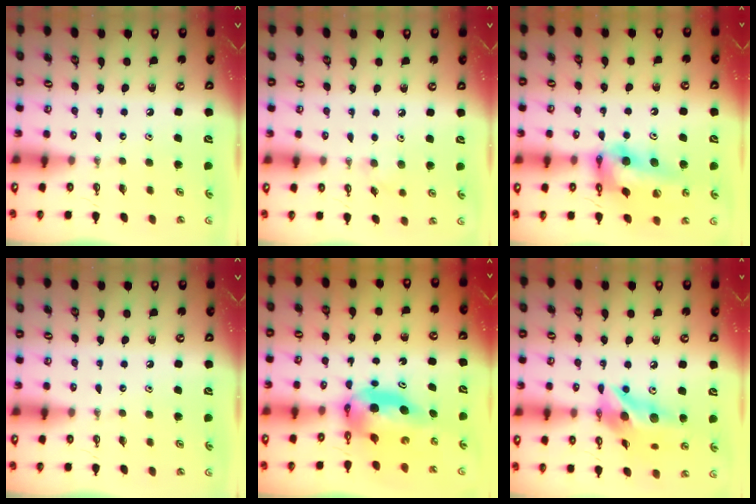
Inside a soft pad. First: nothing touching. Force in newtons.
{"total": 3.8, "press": 3.7, "slide": 0.9}
{"total": 16.5, "press": 16.4, "slide": 1.8}
{"total": 0.0}
{"total": 6.7, "press": 6.6, "slide": 1.1}
{"total": 14.1, "press": 14.0, "slide": 1.2}